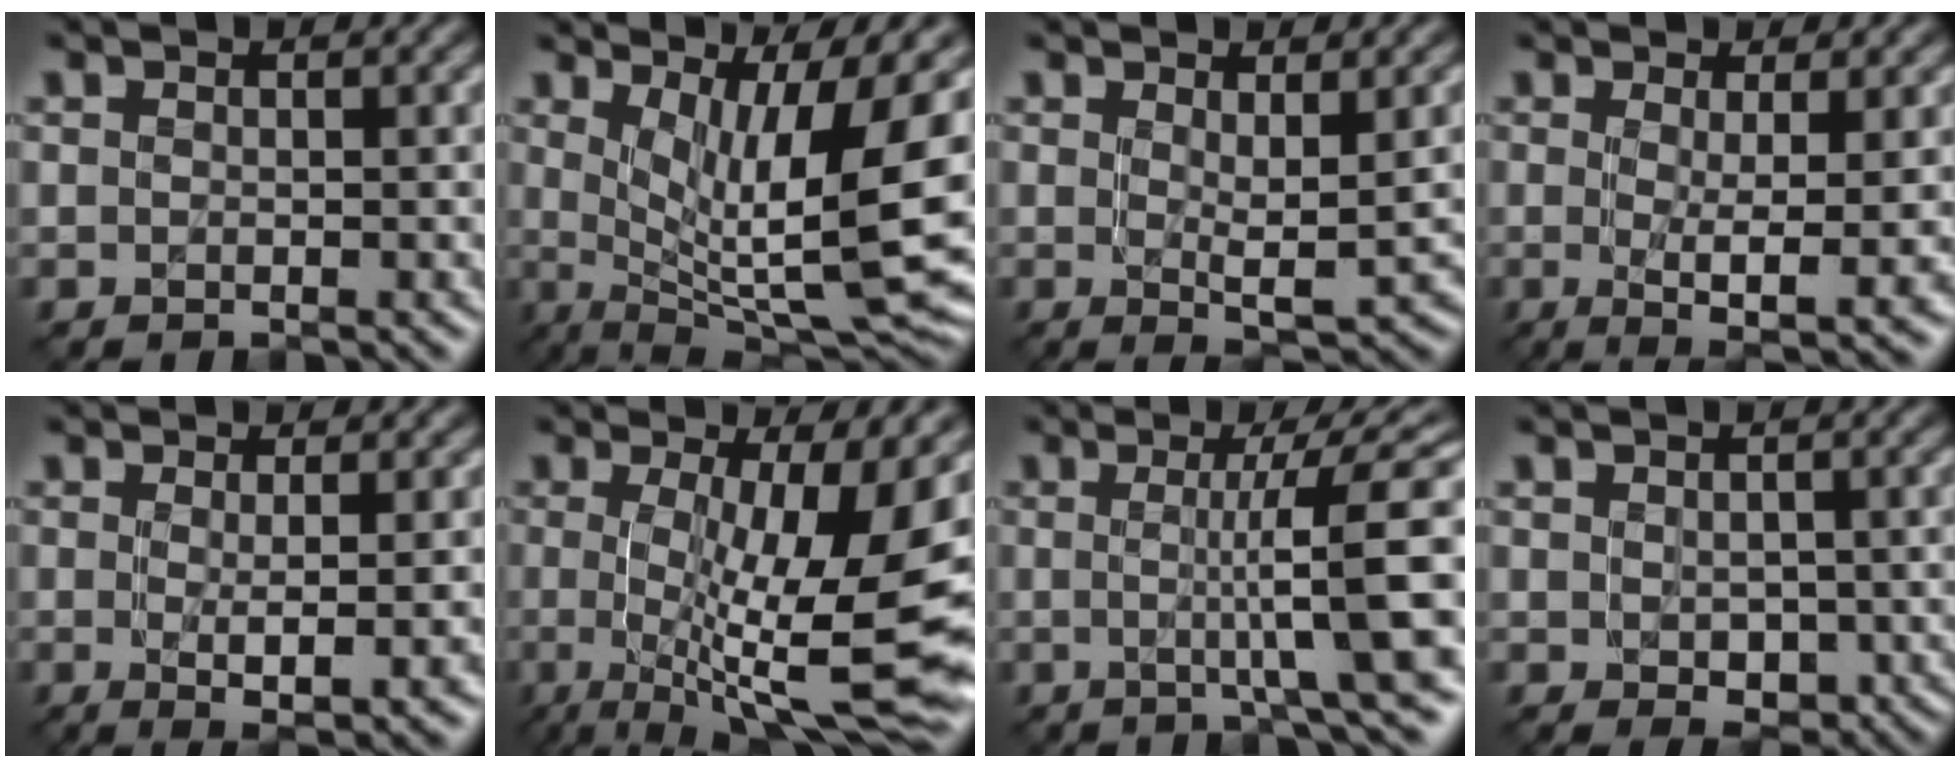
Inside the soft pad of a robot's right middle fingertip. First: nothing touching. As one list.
[{"total": 12.7, "force": [1.8, 3.7, 12.0], "torque": [-0.178, -0.017, 0.032]}, {"total": 2.7, "force": [0.7, 0.4, 2.6], "torque": [-0.040, -0.005, 0.014]}, {"total": 4.9, "force": [-0.2, 0.7, 4.8], "torque": [-0.079, -0.009, -0.002]}, {"total": 4.1, "force": [-0.3, 0.8, 4.1], "torque": [-0.058, 0.000, -0.003]}, {"total": 12.8, "force": [-0.9, 3.0, 12.5], "torque": [-0.185, -0.010, -0.015]}, {"total": 8.3, "force": [0.2, 1.3, 8.2], "torque": [-0.107, 0.007, 0.000]}, {"total": 3.0, "force": [-0.6, 2.0, 2.2], "torque": [-0.031, -0.012, -0.002]}]